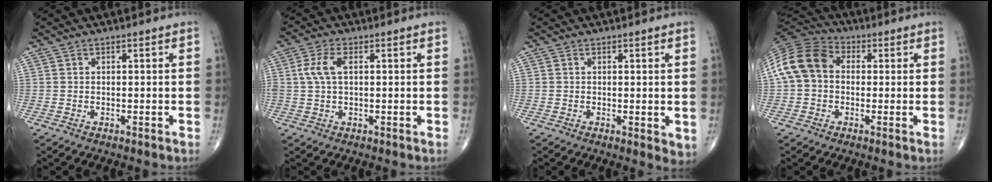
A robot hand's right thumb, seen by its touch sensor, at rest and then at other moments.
{"total": 5.1, "force": [0.9, 2.5, 4.3], "torque": [-0.106, 0.010, 0.017]}
{"total": 2.7, "force": [0.0, 1.0, 2.6], "torque": [-0.031, -0.011, 0.001]}
{"total": 11.7, "force": [0.7, 9.2, 7.1], "torque": [-0.132, 0.034, -0.001]}